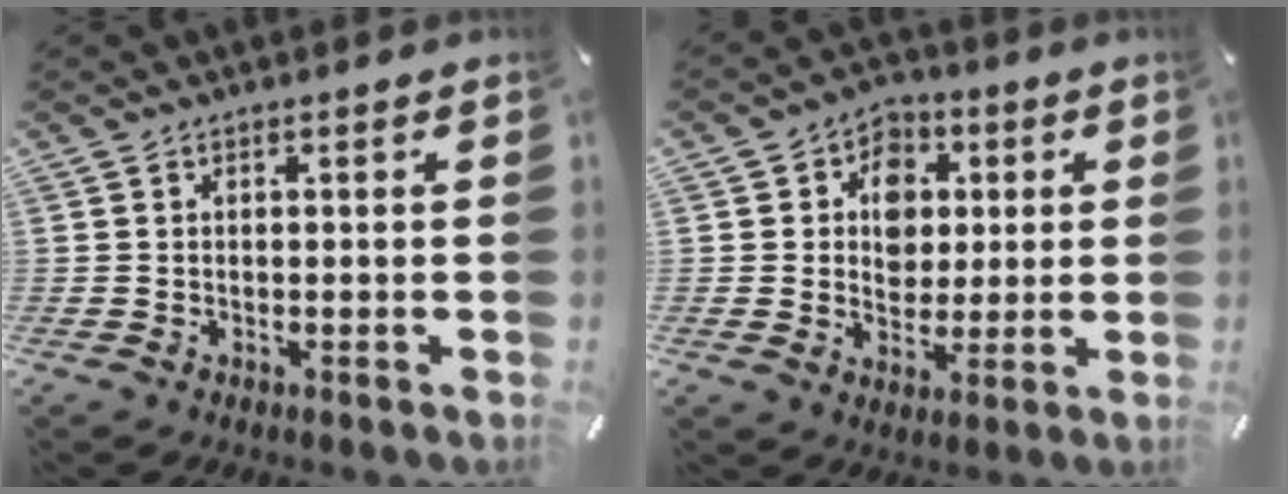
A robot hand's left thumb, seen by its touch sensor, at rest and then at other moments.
{"total": 8.8, "force": [1.0, 8.1, 3.5], "torque": [-0.048, 0.001, 0.019]}